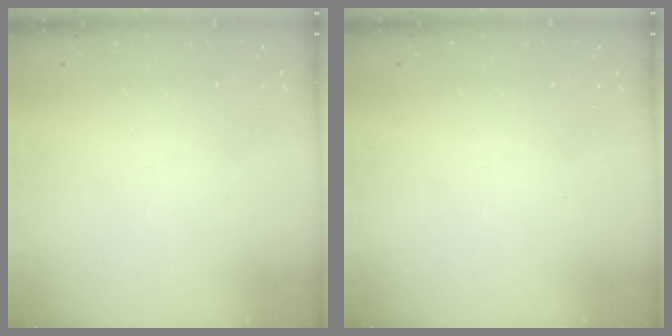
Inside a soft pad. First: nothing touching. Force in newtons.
{"total": 0.0}